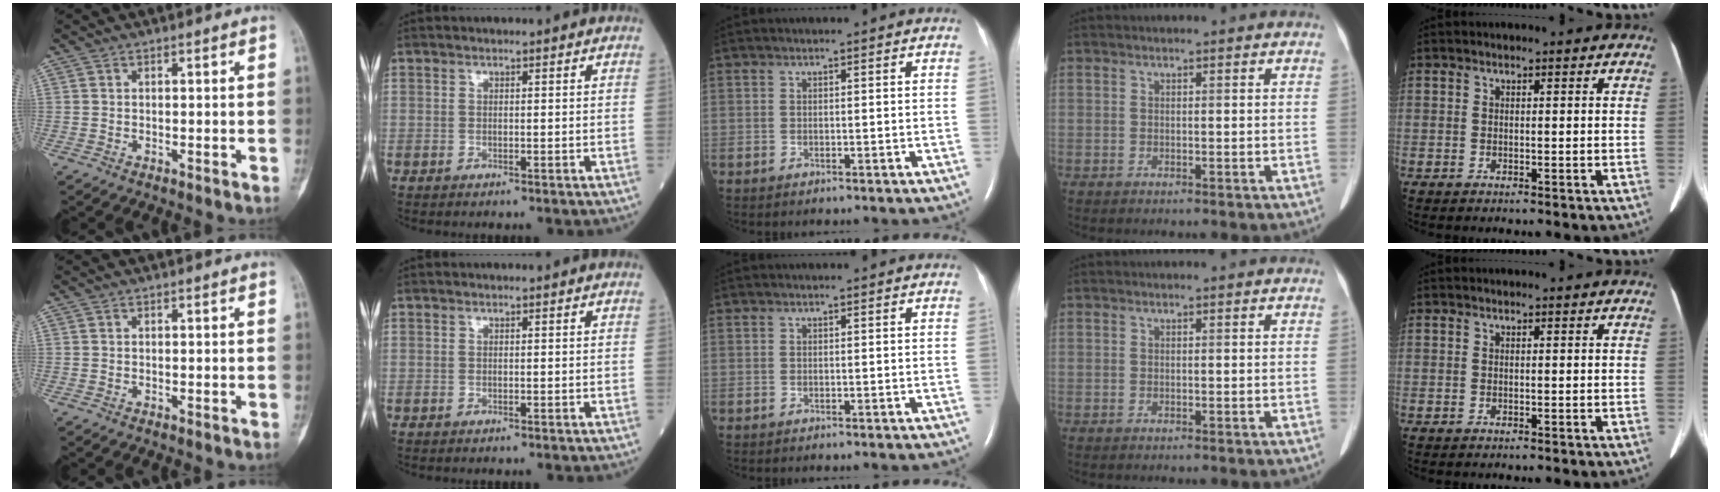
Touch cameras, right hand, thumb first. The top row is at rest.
{}